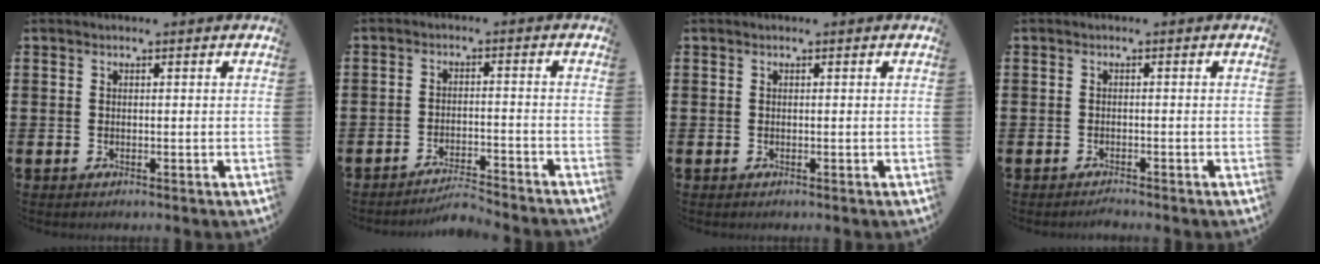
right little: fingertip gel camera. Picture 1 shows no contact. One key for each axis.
{"total": 3.3, "fx": -3.3, "fy": -0.2, "fz": 0.6, "tx": -0.012, "ty": 0.005, "tz": -0.069}
{"total": 0.0}
{"total": 0.8, "fx": -0.8, "fy": 0.0, "fz": 0.2, "tx": -0.005, "ty": -0.003, "tz": -0.015}